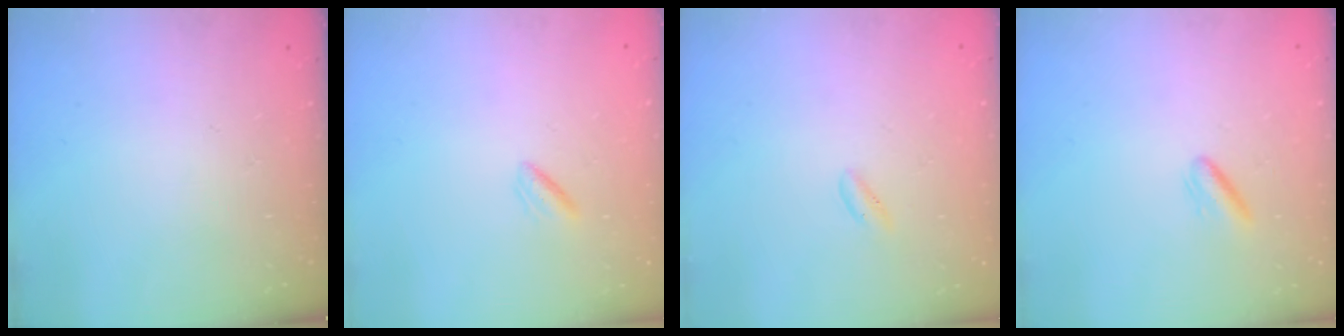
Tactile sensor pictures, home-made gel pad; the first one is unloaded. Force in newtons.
{"total": 0.8, "press": 0.4, "slide": 0.7}
{"total": 1.1, "press": 0.9, "slide": 0.5}
{"total": 3.2, "press": 3.1, "slide": 1.0}